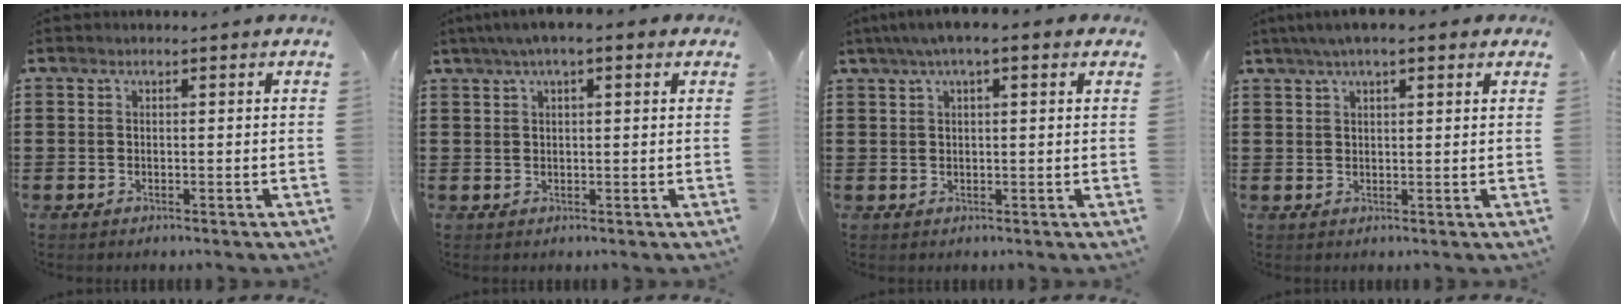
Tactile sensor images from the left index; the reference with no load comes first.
{"total": 3.3, "force": [1.6, 0.8, 2.8], "torque": [-0.056, 0.007, 0.027]}
{"total": 3.7, "force": [1.8, 0.7, 3.2], "torque": [-0.063, 0.008, 0.030]}
{"total": 3.8, "force": [2.4, 0.9, 2.8], "torque": [-0.057, 0.008, 0.044]}